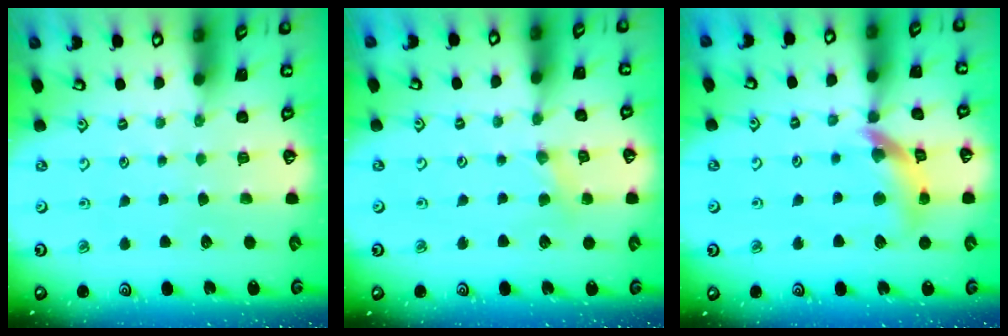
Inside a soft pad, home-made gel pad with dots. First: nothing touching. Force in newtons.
{"total": 2.2, "press": 2.2, "slide": 0.4}
{"total": 12.6, "press": 12.5, "slide": 1.5}